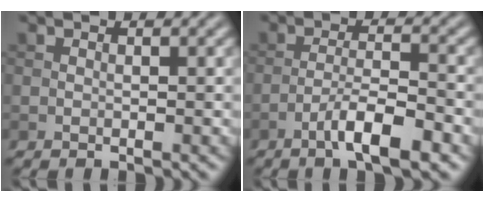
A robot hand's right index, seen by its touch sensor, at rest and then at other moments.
{"total": 5.1, "force": [-3.0, 1.0, 3.9], "torque": [-0.070, 0.007, -0.056]}